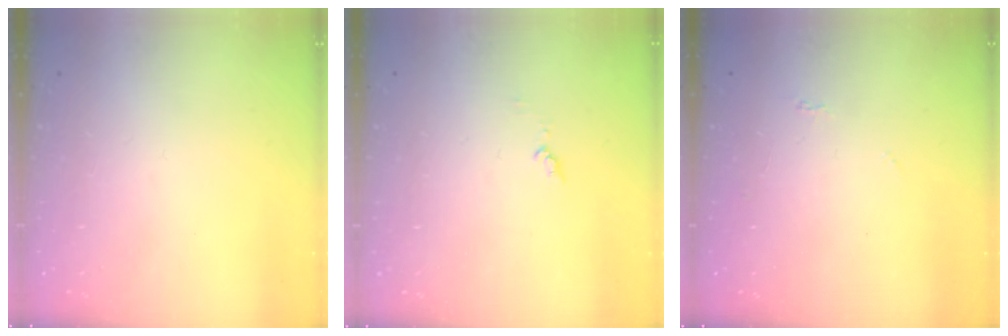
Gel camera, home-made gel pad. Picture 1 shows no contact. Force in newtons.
{"total": 5.2, "press": 5.2, "slide": 0.5}
{"total": 4.1, "press": 4.1, "slide": 0.5}